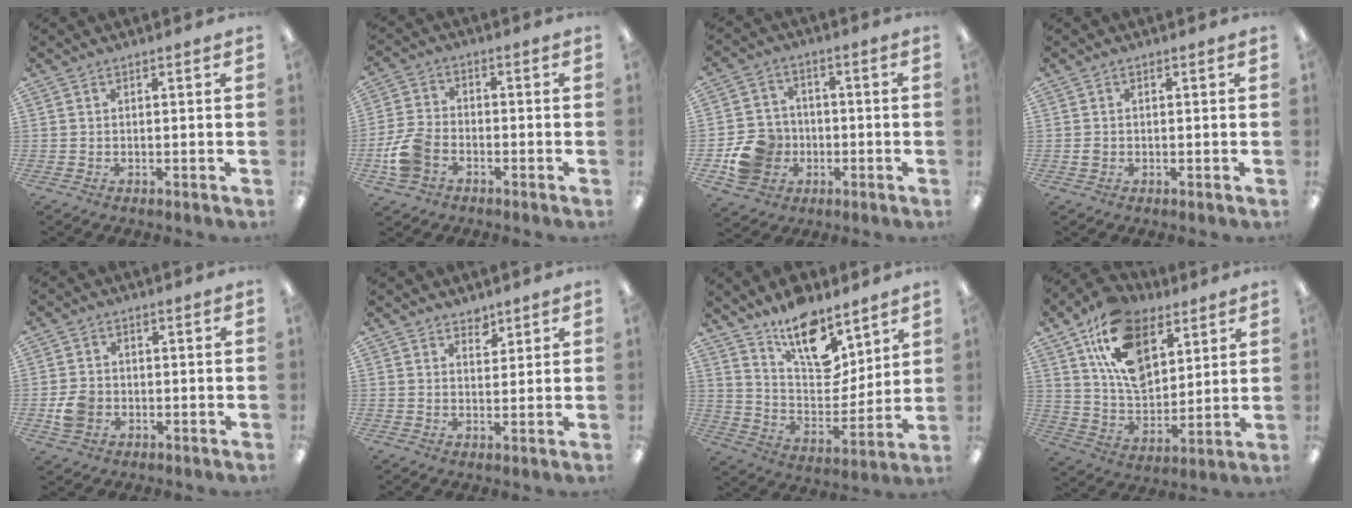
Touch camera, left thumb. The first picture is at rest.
{"total": 9.0, "force": [-3.7, 6.0, 5.4], "torque": [-0.121, 0.016, -0.070]}
{"total": 11.2, "force": [-3.4, 9.9, 3.9], "torque": [-0.084, 0.032, -0.054]}
{"total": 1.0, "force": [0.0, 0.9, 0.6], "torque": [-0.012, 0.005, -0.003]}
{"total": 5.3, "force": [-1.5, 4.4, 2.5], "torque": [-0.039, 0.008, -0.026]}
{"total": 3.0, "force": [2.6, 1.4, 0.5], "torque": [0.012, -0.019, 0.044]}
{"total": 15.9, "force": [11.6, 7.3, 8.0], "torque": [-0.127, -0.077, 0.207]}
{"total": 18.2, "force": [9.7, 11.0, 10.8], "torque": [-0.187, -0.028, 0.181]}